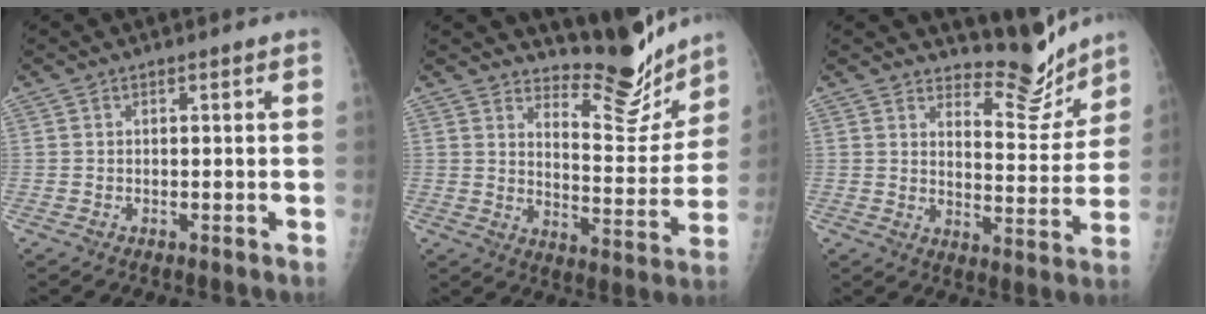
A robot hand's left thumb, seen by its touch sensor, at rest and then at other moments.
{"total": 12.2, "force": [11.4, 3.2, 3.2], "torque": [-0.020, -0.105, 0.169]}
{"total": 9.1, "force": [8.6, 2.6, 1.6], "torque": [0.005, -0.086, 0.128]}